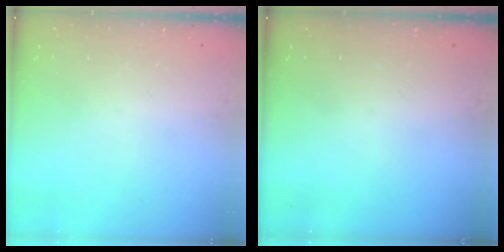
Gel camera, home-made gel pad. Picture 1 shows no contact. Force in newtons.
{"total": 0.0}